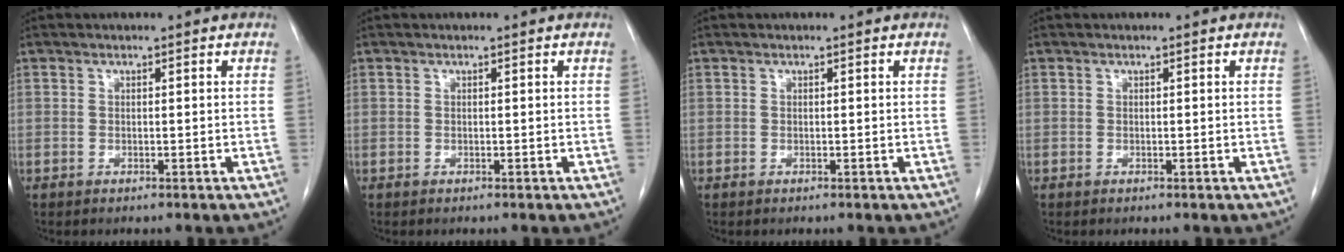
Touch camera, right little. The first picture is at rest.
{"total": 0.0}
{"total": 0.0}
{"total": 0.0}